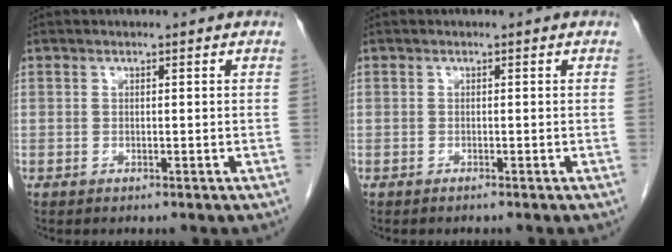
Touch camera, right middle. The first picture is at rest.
{"total": 0.0}